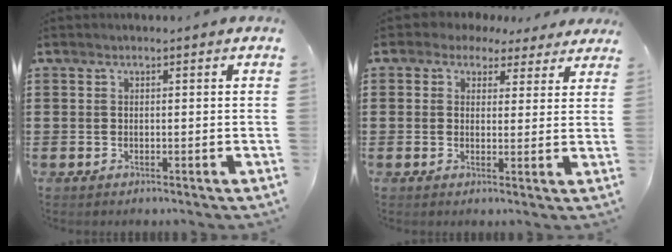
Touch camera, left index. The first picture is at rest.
{"total": 3.0, "force": [2.1, 2.0, 0.6], "torque": [-0.026, 0.001, 0.038]}